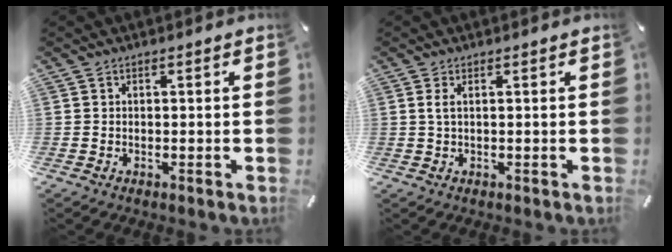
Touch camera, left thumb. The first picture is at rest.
{"total": 1.9, "force": [0.4, 0.4, 1.8], "torque": [-0.037, 0.002, 0.007]}